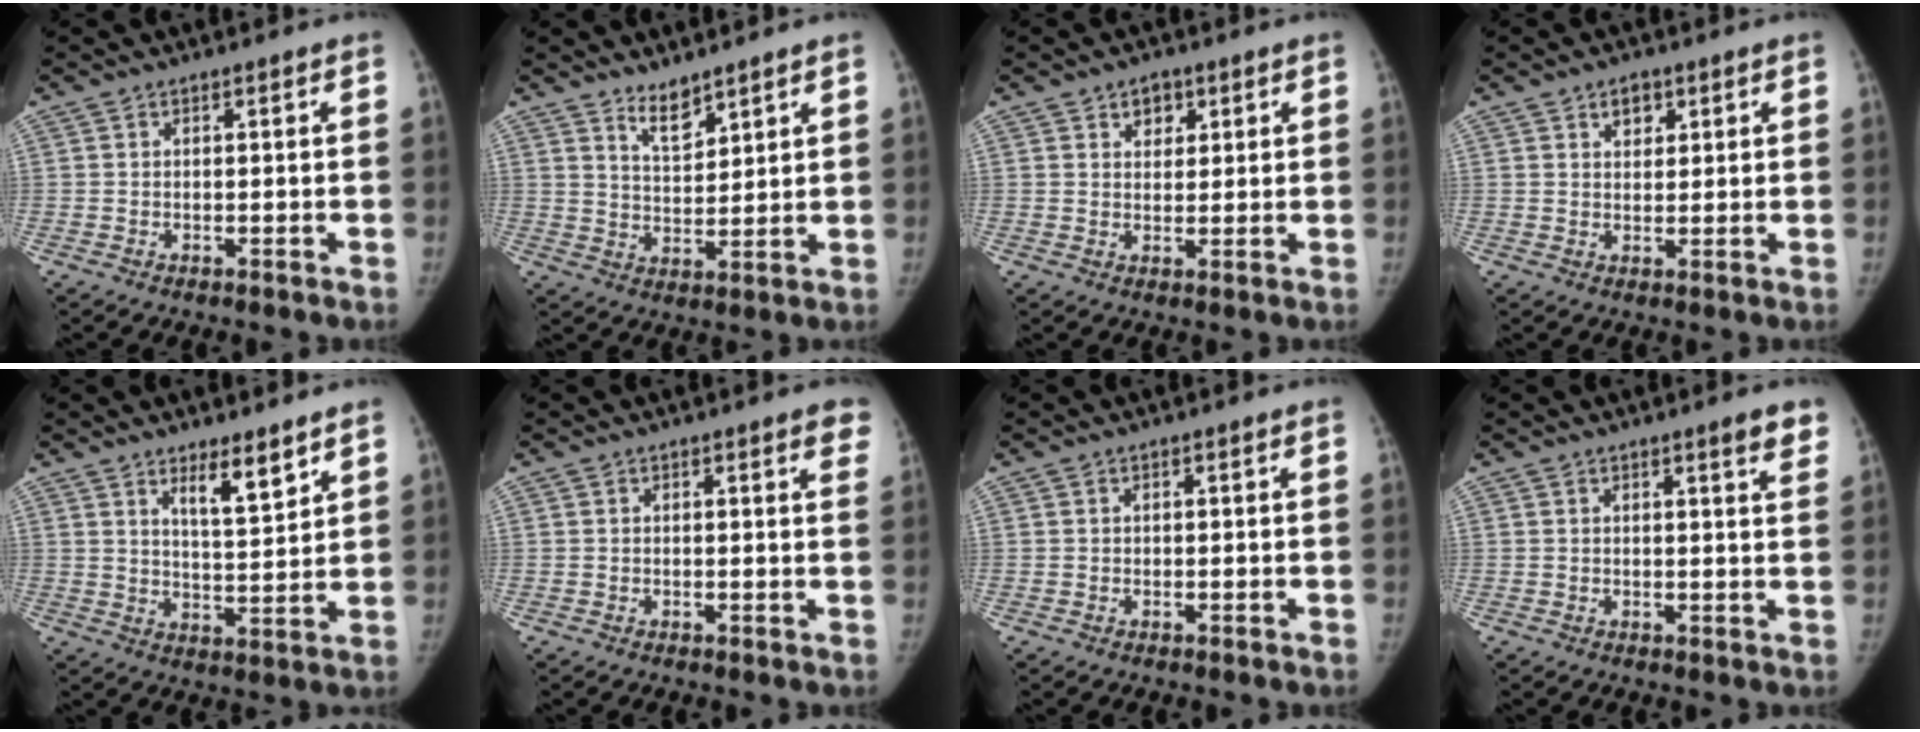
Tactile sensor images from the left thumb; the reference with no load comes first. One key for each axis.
{"total": 5.0, "fx": 4.1, "fy": 1.7, "fz": 2.2, "tx": -0.023, "ty": -0.039, "tz": 0.078}
{"total": 3.6, "fx": 1.9, "fy": 2.6, "fz": 1.5, "tx": 0.001, "ty": -0.008, "tz": 0.027}
{"total": 3.3, "fx": 1.8, "fy": 2.3, "fz": 1.6, "tx": -0.004, "ty": -0.009, "tz": 0.028}
{"total": 7.1, "fx": 4.9, "fy": 1.6, "fz": 4.9, "tx": -0.069, "ty": -0.043, "tz": 0.083}
{"total": 3.6, "fx": 2.3, "fy": 1.0, "fz": 2.6, "tx": -0.012, "ty": -0.003, "tz": 0.019}
{"total": 0.0}
{"total": 3.9, "fx": 2.6, "fy": 0.6, "fz": 2.9, "tx": -0.026, "ty": -0.013, "tz": 0.032}